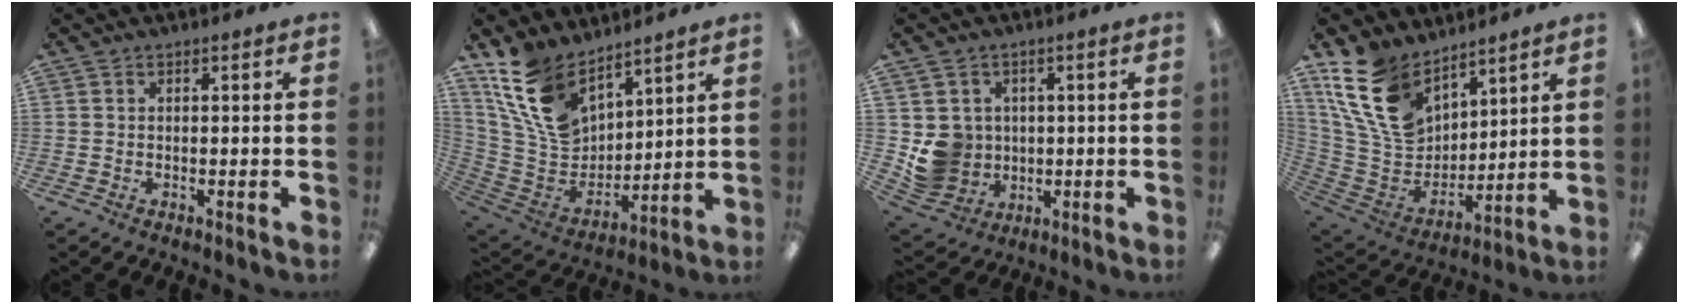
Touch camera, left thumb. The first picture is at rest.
{"total": 17.3, "force": [11.4, 9.8, 8.6], "torque": [-0.196, -0.051, 0.222]}
{"total": 8.2, "force": [0.3, 8.0, 1.4], "torque": [-0.040, -0.003, 0.018]}
{"total": 18.8, "force": [11.4, 11.6, 9.4], "torque": [-0.224, -0.053, 0.220]}